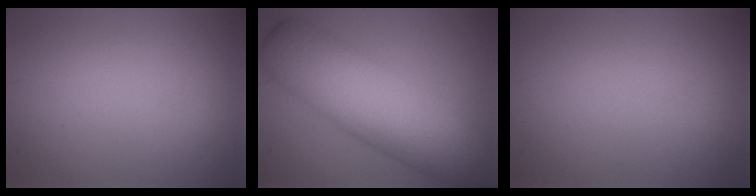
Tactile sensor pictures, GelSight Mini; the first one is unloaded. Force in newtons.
{"total": 10.1, "press": 10.1, "slide": 0.3}
{"total": 0.0}